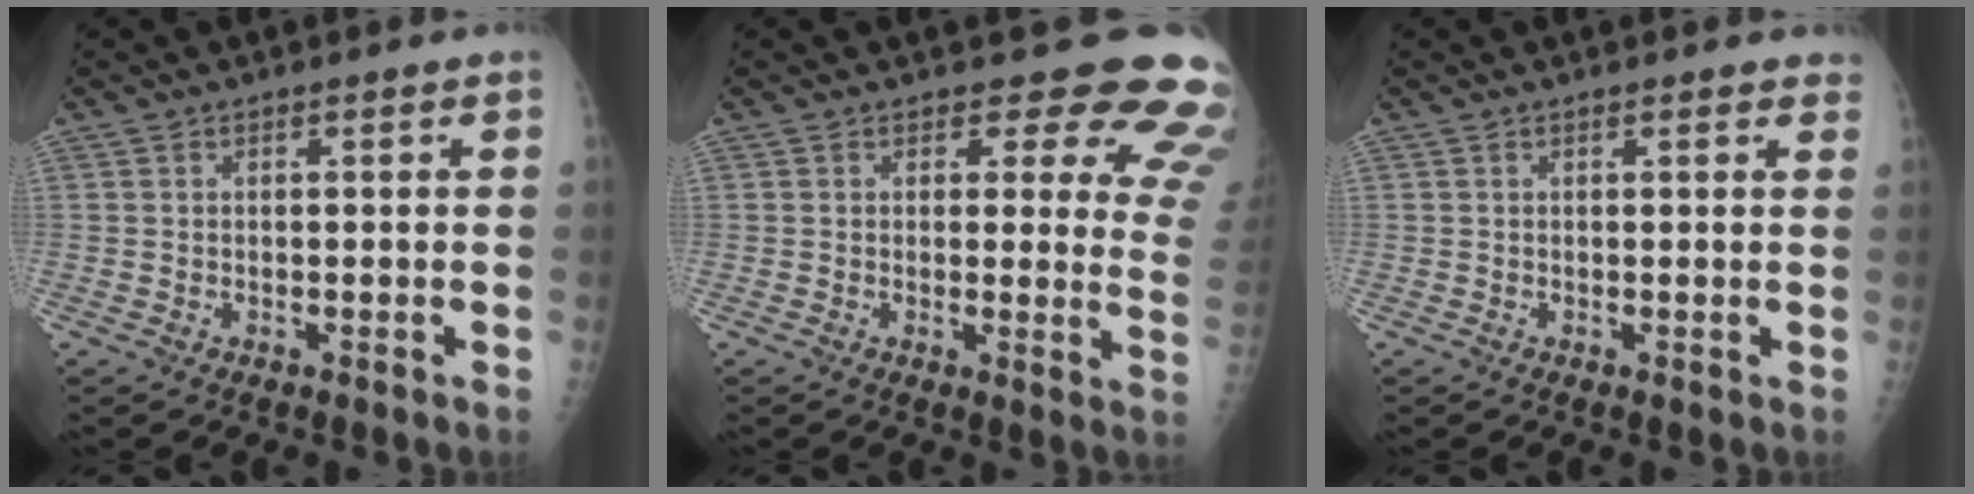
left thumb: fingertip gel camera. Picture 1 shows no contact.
{"total": 12.8, "force": [11.2, 5.1, 3.4], "torque": [0.022, -0.085, 0.089]}
{"total": 1.7, "force": [1.2, 0.7, 0.9], "torque": [0.004, -0.001, 0.009]}